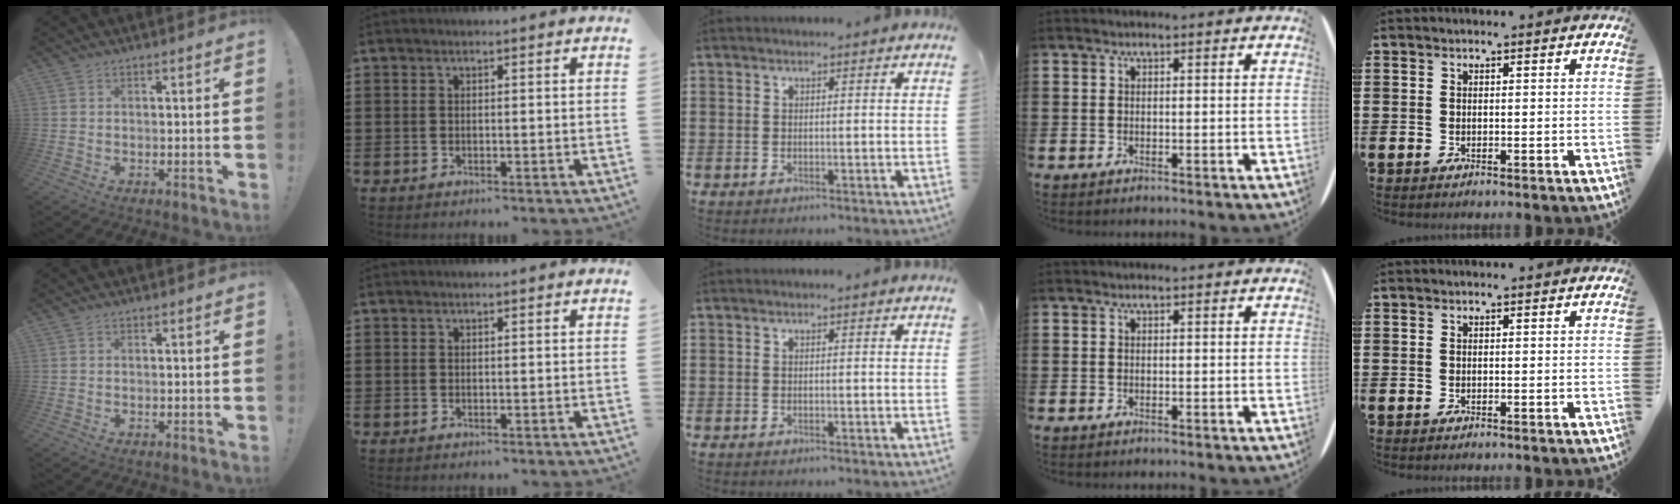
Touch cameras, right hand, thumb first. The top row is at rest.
{}